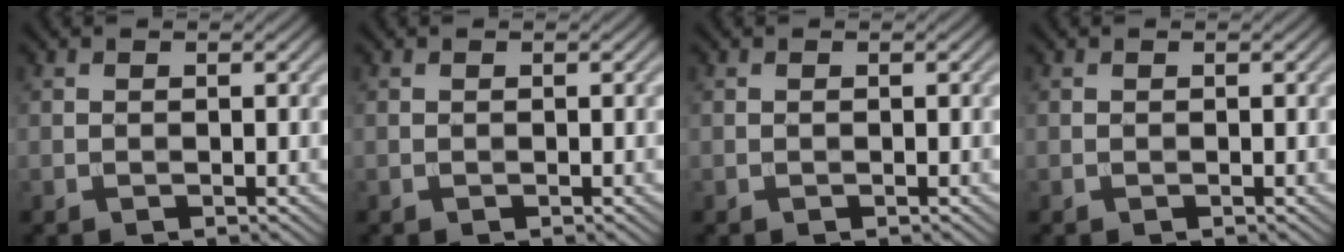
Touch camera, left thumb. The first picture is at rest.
{"total": 0.0}
{"total": 0.0}
{"total": 0.0}